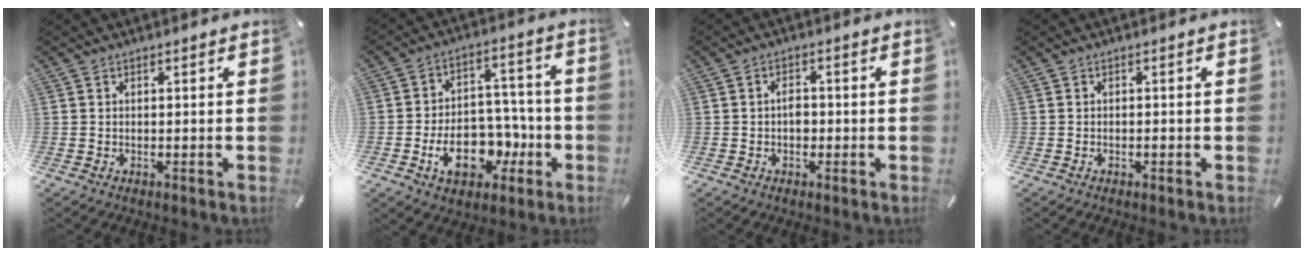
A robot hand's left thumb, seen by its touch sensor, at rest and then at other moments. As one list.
[{"total": 14.7, "force": [-5.1, 10.1, 9.4], "torque": [-0.153, 0.023, -0.080]}, {"total": 2.6, "force": [-0.5, 1.8, 1.9], "torque": [-0.036, 0.006, -0.011]}, {"total": 1.0, "force": [-0.5, 0.5, 0.7], "torque": [-0.014, -0.001, -0.010]}]